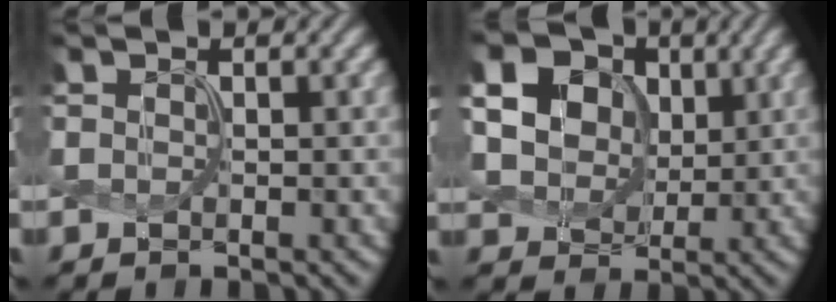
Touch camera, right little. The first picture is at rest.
{"total": 14.3, "force": [5.8, 11.3, 6.6], "torque": [-0.183, 0.027, 0.115]}